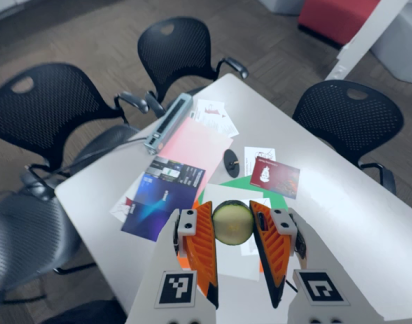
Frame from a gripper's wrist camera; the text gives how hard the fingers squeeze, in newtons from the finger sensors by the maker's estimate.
{"total": 10.8, "left": 10.8, "right": 10.9}